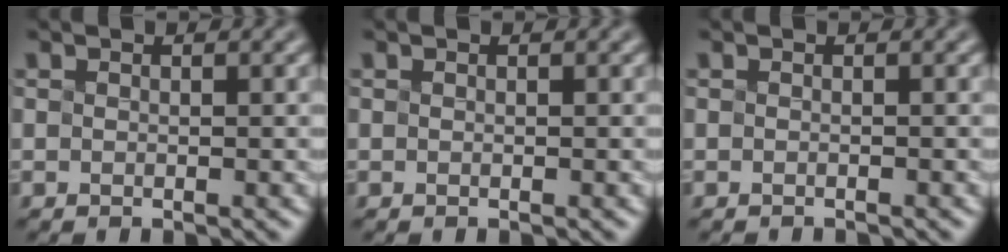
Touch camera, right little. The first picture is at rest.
{"total": 0.0}
{"total": 1.0, "force": [-1.0, 0.0, 0.2], "torque": [0.007, -0.010, -0.017]}